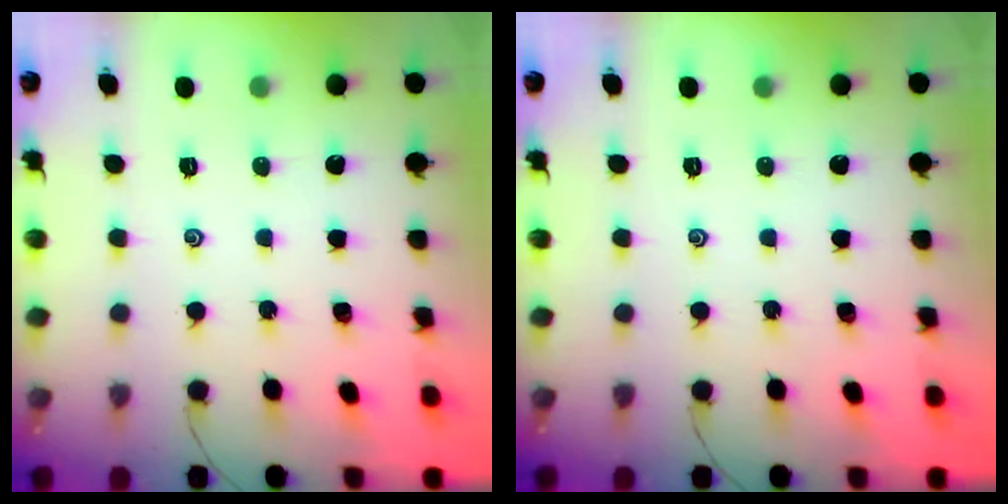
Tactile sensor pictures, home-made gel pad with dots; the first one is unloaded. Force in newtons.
{"total": 0.0}